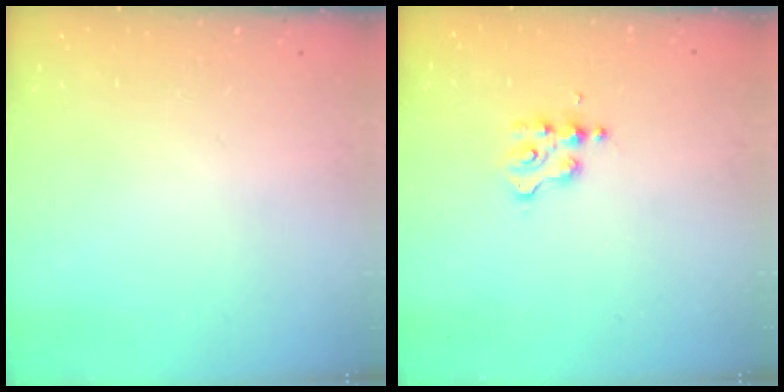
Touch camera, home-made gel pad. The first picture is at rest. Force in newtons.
{"total": 2.9, "press": 2.9, "slide": 0.4}